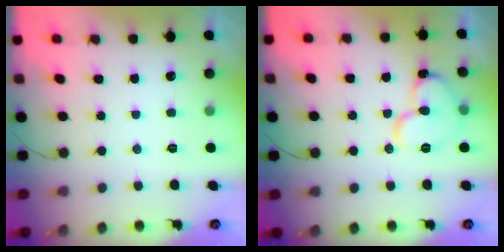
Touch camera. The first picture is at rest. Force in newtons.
{"total": 12.5, "press": 12.4, "slide": 1.6}